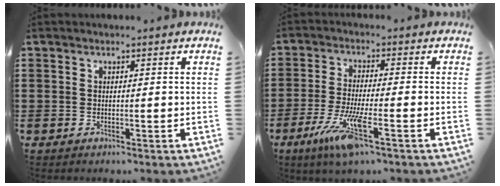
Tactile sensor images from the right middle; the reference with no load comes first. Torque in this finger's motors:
{"motor_torque": [1.31, -0.83, 0.29, 0.21]}